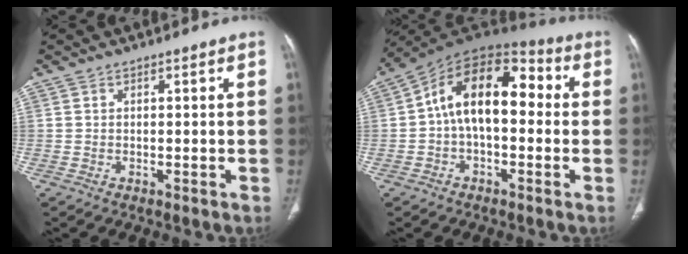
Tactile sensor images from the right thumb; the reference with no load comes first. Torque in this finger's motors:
{"motor_torque": [0.30, 1.92, 0.31, 0.00, 0.35]}